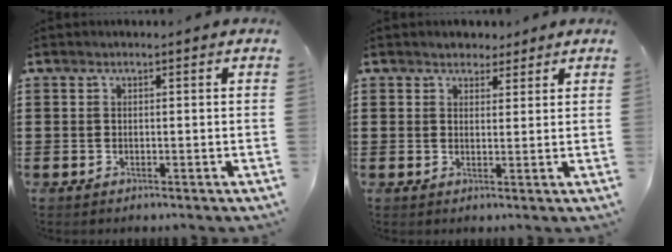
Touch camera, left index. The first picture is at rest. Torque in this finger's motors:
{"motor_torque": [0.02, -0.10, 0.13, 0.03]}